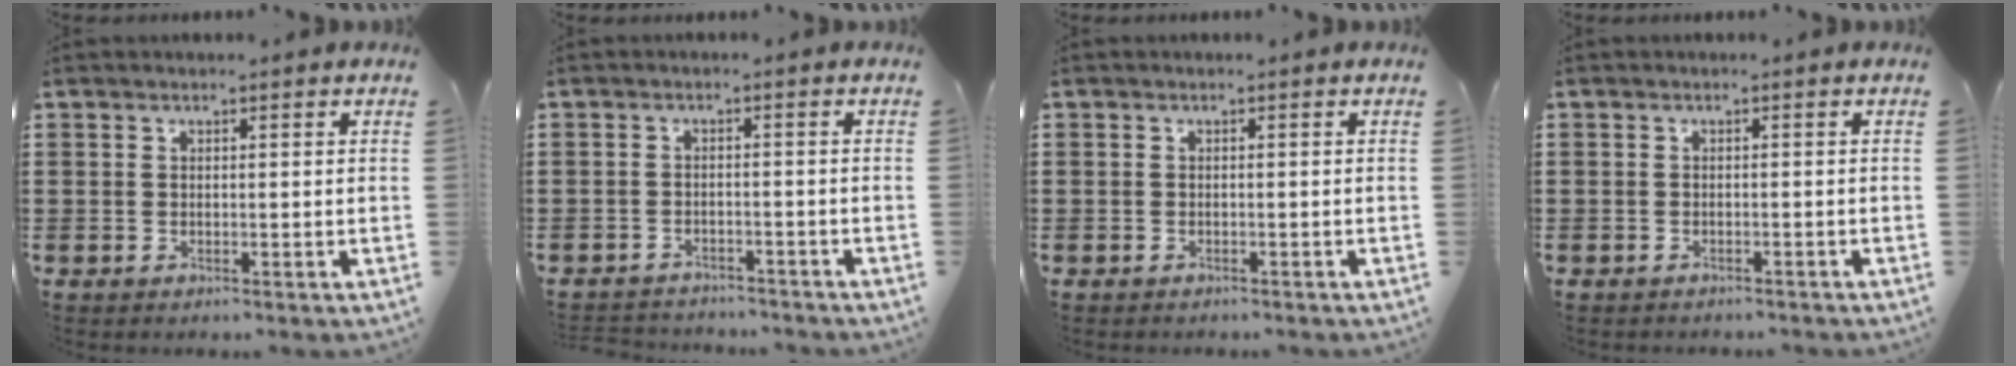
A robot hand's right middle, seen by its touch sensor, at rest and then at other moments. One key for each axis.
{"total": 2.2, "fx": -2.2, "fy": 0.2, "fz": -0.1, "tx": -0.007, "ty": -0.003, "tz": -0.048}
{"total": 0.7, "fx": -0.5, "fy": 0.4, "fz": 0.0, "tx": -0.001, "ty": 0.002, "tz": -0.012}
{"total": 0.9, "fx": -0.9, "fy": 0.3, "fz": -0.1, "tx": 0.000, "ty": 0.003, "tz": -0.020}